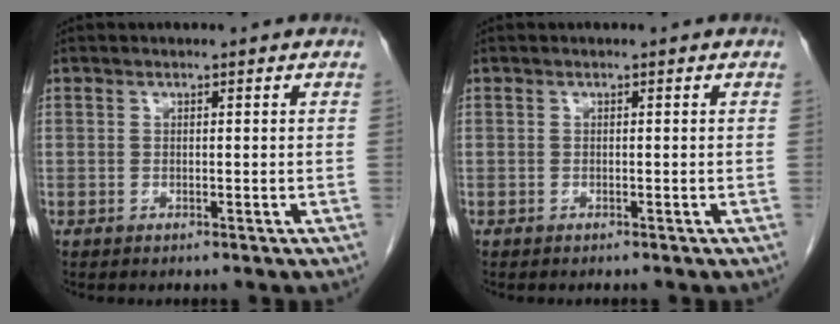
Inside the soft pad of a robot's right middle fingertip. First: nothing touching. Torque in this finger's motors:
{"motor_torque": [-0.03, -0.04, -0.03, -0.01]}